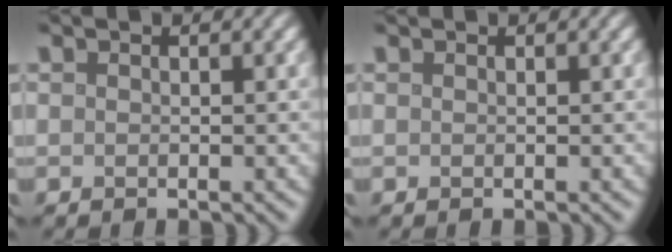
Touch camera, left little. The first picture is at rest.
{"total": 0.0}